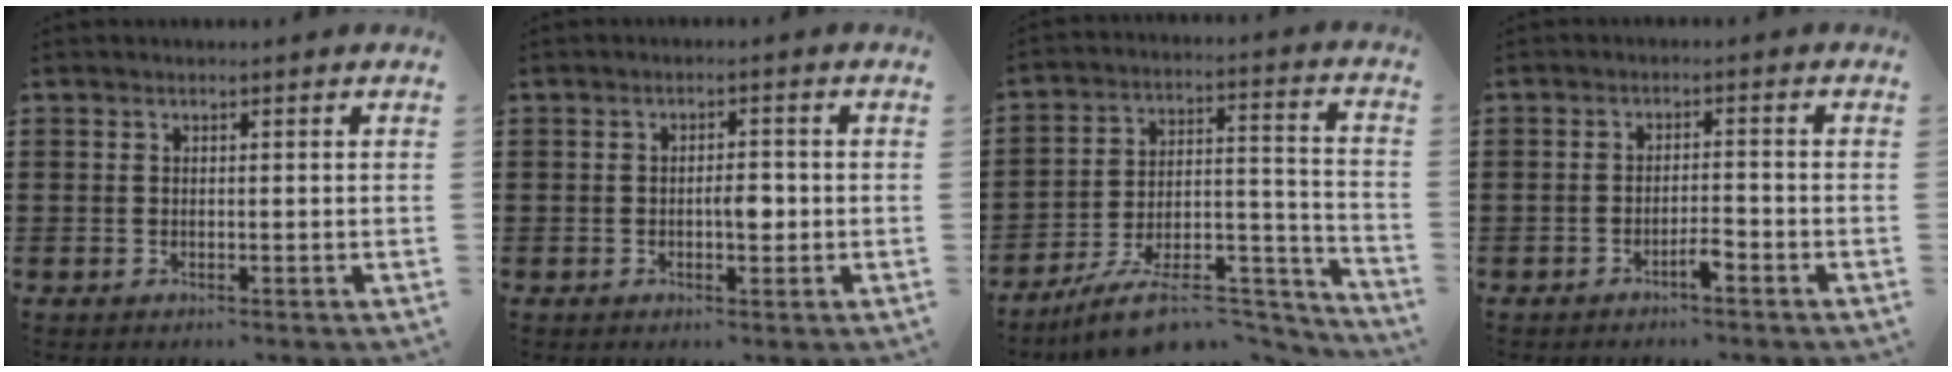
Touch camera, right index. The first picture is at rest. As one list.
[{"total": 2.7, "force": [-0.5, 0.9, 2.5], "torque": [-0.038, -0.003, -0.010]}, {"total": 12.5, "force": [-10.2, 3.6, 6.4], "torque": [-0.095, 0.042, -0.185]}, {"total": 2.6, "force": [-1.8, 0.1, 1.9], "torque": [-0.033, 0.001, -0.033]}]